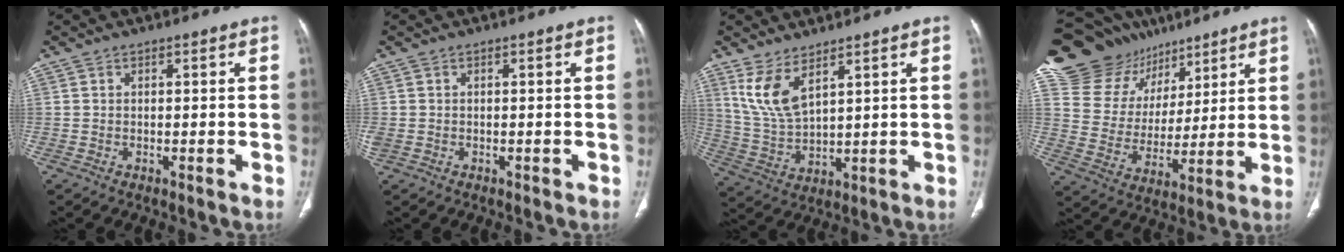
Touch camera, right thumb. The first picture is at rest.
{"total": 1.9, "force": [-0.6, 1.5, 0.9], "torque": [-0.032, 0.006, -0.005]}
{"total": 8.5, "force": [5.0, 3.2, 6.1], "torque": [-0.121, -0.027, 0.116]}
{"total": 20.6, "force": [13.9, 13.7, 6.6], "torque": [-0.086, -0.027, 0.248]}